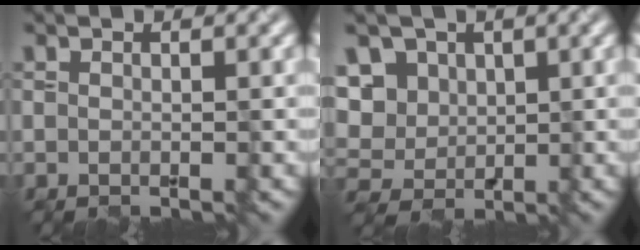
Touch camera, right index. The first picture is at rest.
{"total": 7.2, "force": [2.4, 5.9, 3.3], "torque": [-0.065, 0.015, 0.031]}